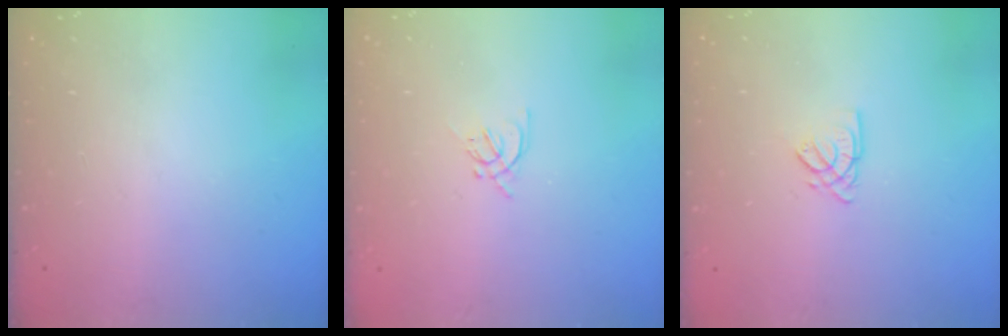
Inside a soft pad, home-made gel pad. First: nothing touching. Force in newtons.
{"total": 2.0, "press": 1.9, "slide": 0.5}
{"total": 2.7, "press": 2.7, "slide": 0.3}